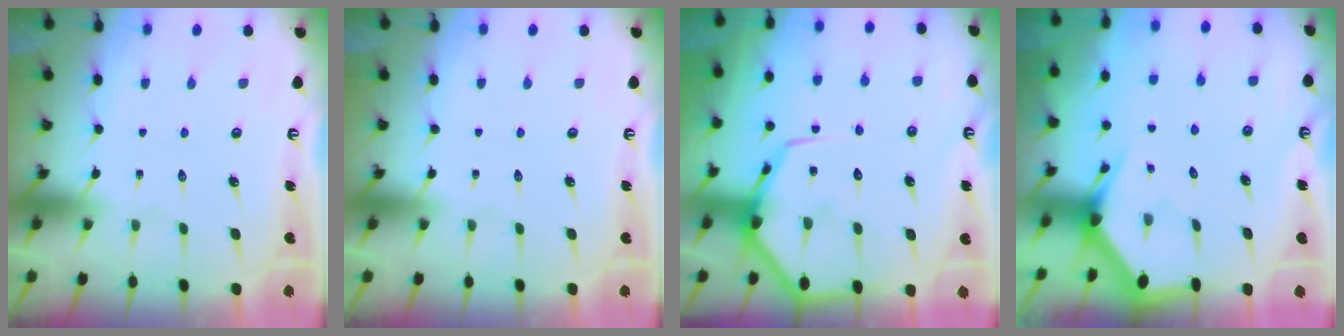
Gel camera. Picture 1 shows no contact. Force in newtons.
{"total": 0.0}
{"total": 11.0, "press": 10.9, "slide": 1.1}
{"total": 2.9, "press": 2.9, "slide": 0.0}